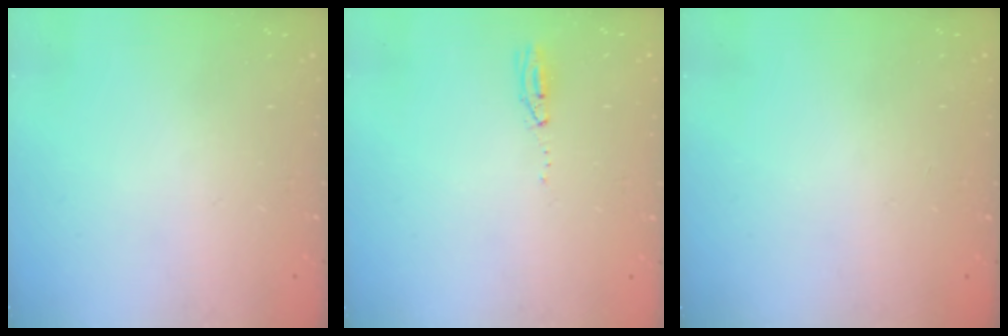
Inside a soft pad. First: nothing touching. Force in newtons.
{"total": 4.2, "press": 2.6, "slide": 3.3}
{"total": 0.0}